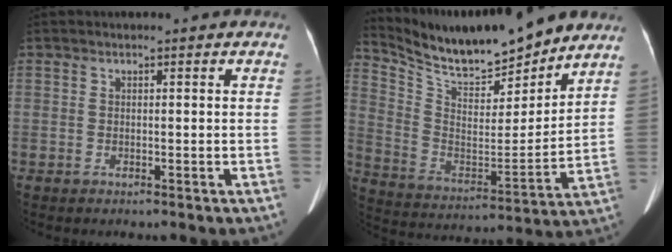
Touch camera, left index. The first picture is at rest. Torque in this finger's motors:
{"motor_torque": [-0.14, -0.95, 0.18, 0.05]}